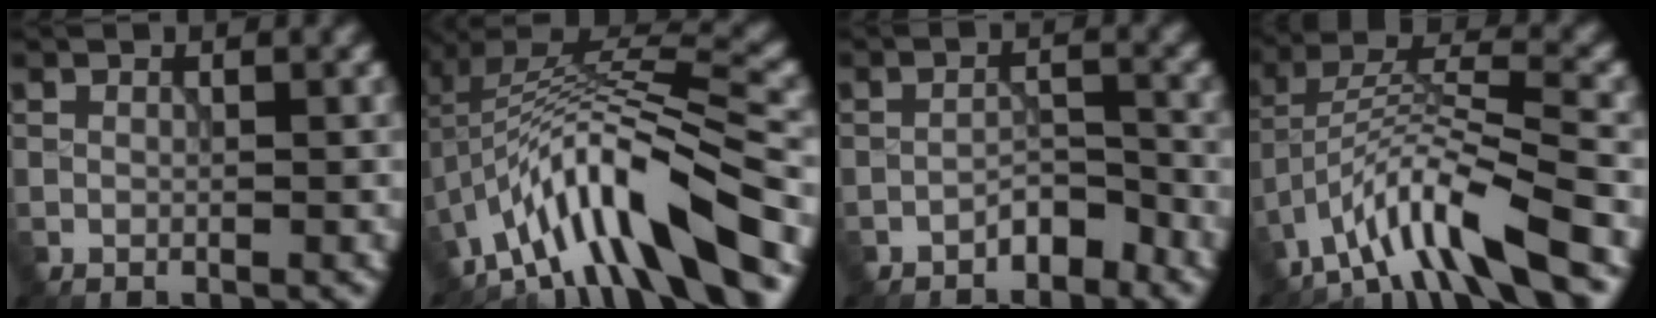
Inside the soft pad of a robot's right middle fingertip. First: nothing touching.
{"total": 11.4, "force": [-6.2, 2.7, 9.2], "torque": [-0.147, 0.018, -0.106]}
{"total": 2.4, "force": [-1.9, 1.0, 1.2], "torque": [-0.014, 0.012, -0.034]}
{"total": 9.1, "force": [-6.1, 1.6, 6.5], "torque": [-0.107, 0.012, -0.116]}